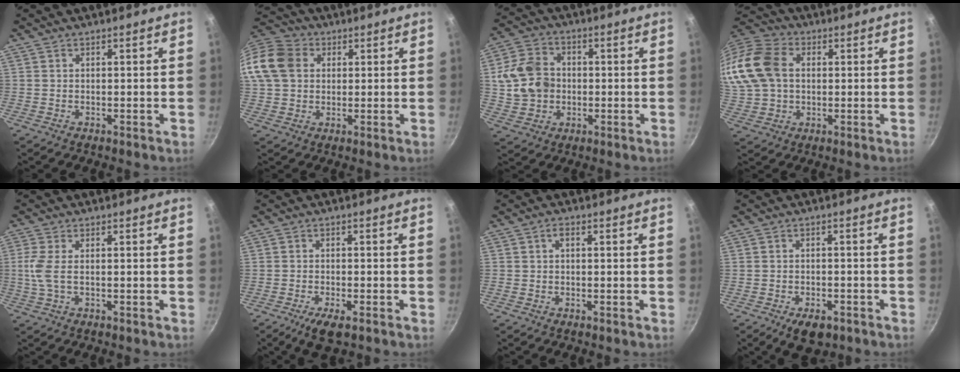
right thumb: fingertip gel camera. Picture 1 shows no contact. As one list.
[{"total": 16.3, "force": [3.3, 13.4, 8.7], "torque": [-0.184, 0.031, 0.047]}, {"total": 11.3, "force": [0.3, 9.3, 6.4], "torque": [-0.097, 0.014, 0.004]}, {"total": 19.5, "force": [3.1, 14.7, 12.3], "torque": [-0.274, 0.027, 0.051]}, {"total": 4.6, "force": [-0.1, 1.8, 4.3], "torque": [-0.109, 0.003, -0.006]}, {"total": 5.2, "force": [-2.9, 1.7, 3.9], "torque": [-0.077, 0.008, -0.052]}, {"total": 1.4, "force": [0.1, 0.9, 1.1], "torque": [-0.021, 0.006, -0.001]}, {"total": 6.3, "force": [-3.6, 3.4, 3.9], "torque": [-0.053, 0.018, -0.046]}]